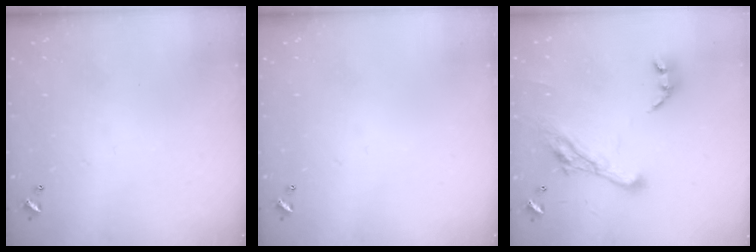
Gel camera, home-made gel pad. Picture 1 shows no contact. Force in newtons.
{"total": 0.0}
{"total": 10.6, "press": 10.5, "slide": 1.7}